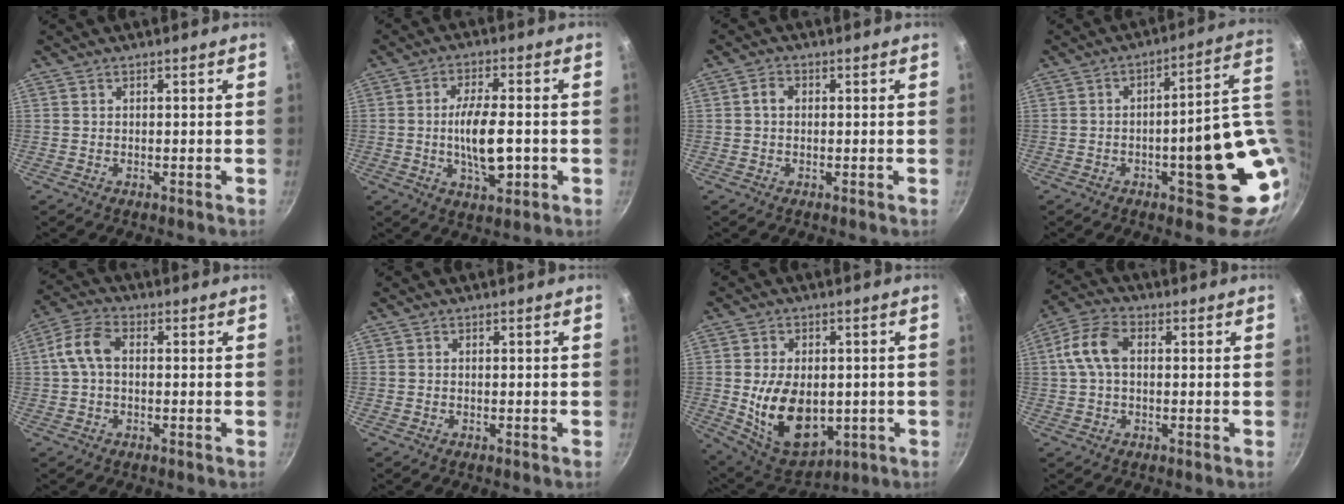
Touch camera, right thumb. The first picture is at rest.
{"total": 10.4, "force": [-1.4, 4.2, 9.4], "torque": [-0.156, 0.009, -0.024]}
{"total": 2.3, "force": [0.2, 1.7, 1.5], "torque": [-0.023, 0.007, 0.000]}
{"total": 20.2, "force": [-1.3, 7.4, 18.8], "torque": [-0.197, 0.002, -0.007]}
{"total": 7.0, "force": [0.5, 4.2, 5.6], "torque": [-0.119, 0.025, 0.000]}
{"total": 0.0}
{"total": 15.3, "force": [-1.2, 10.1, 11.4], "torque": [-0.164, -0.014, 0.001]}
{"total": 8.4, "force": [1.0, 5.1, 6.6], "torque": [-0.137, 0.024, 0.010]}